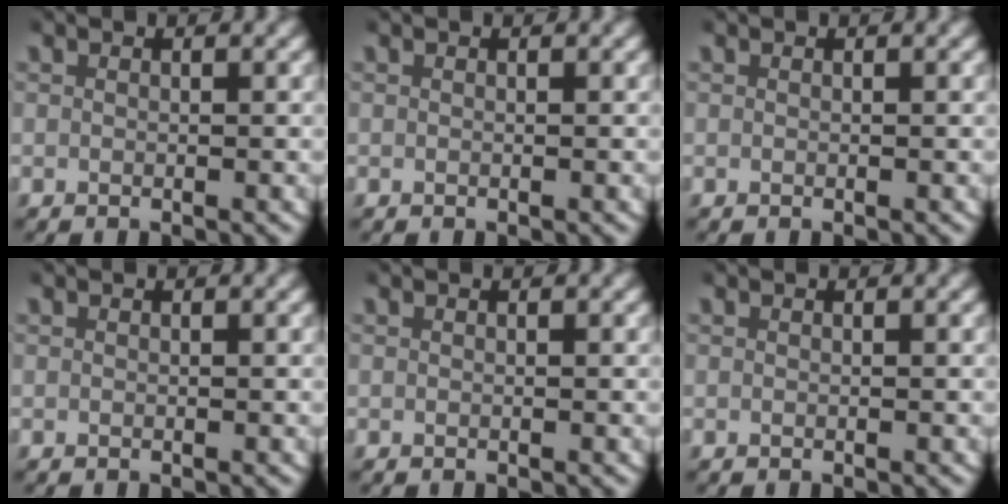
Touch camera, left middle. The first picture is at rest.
{"total": 0.0}
{"total": 0.0}
{"total": 0.0}
{"total": 0.0}
{"total": 0.0}